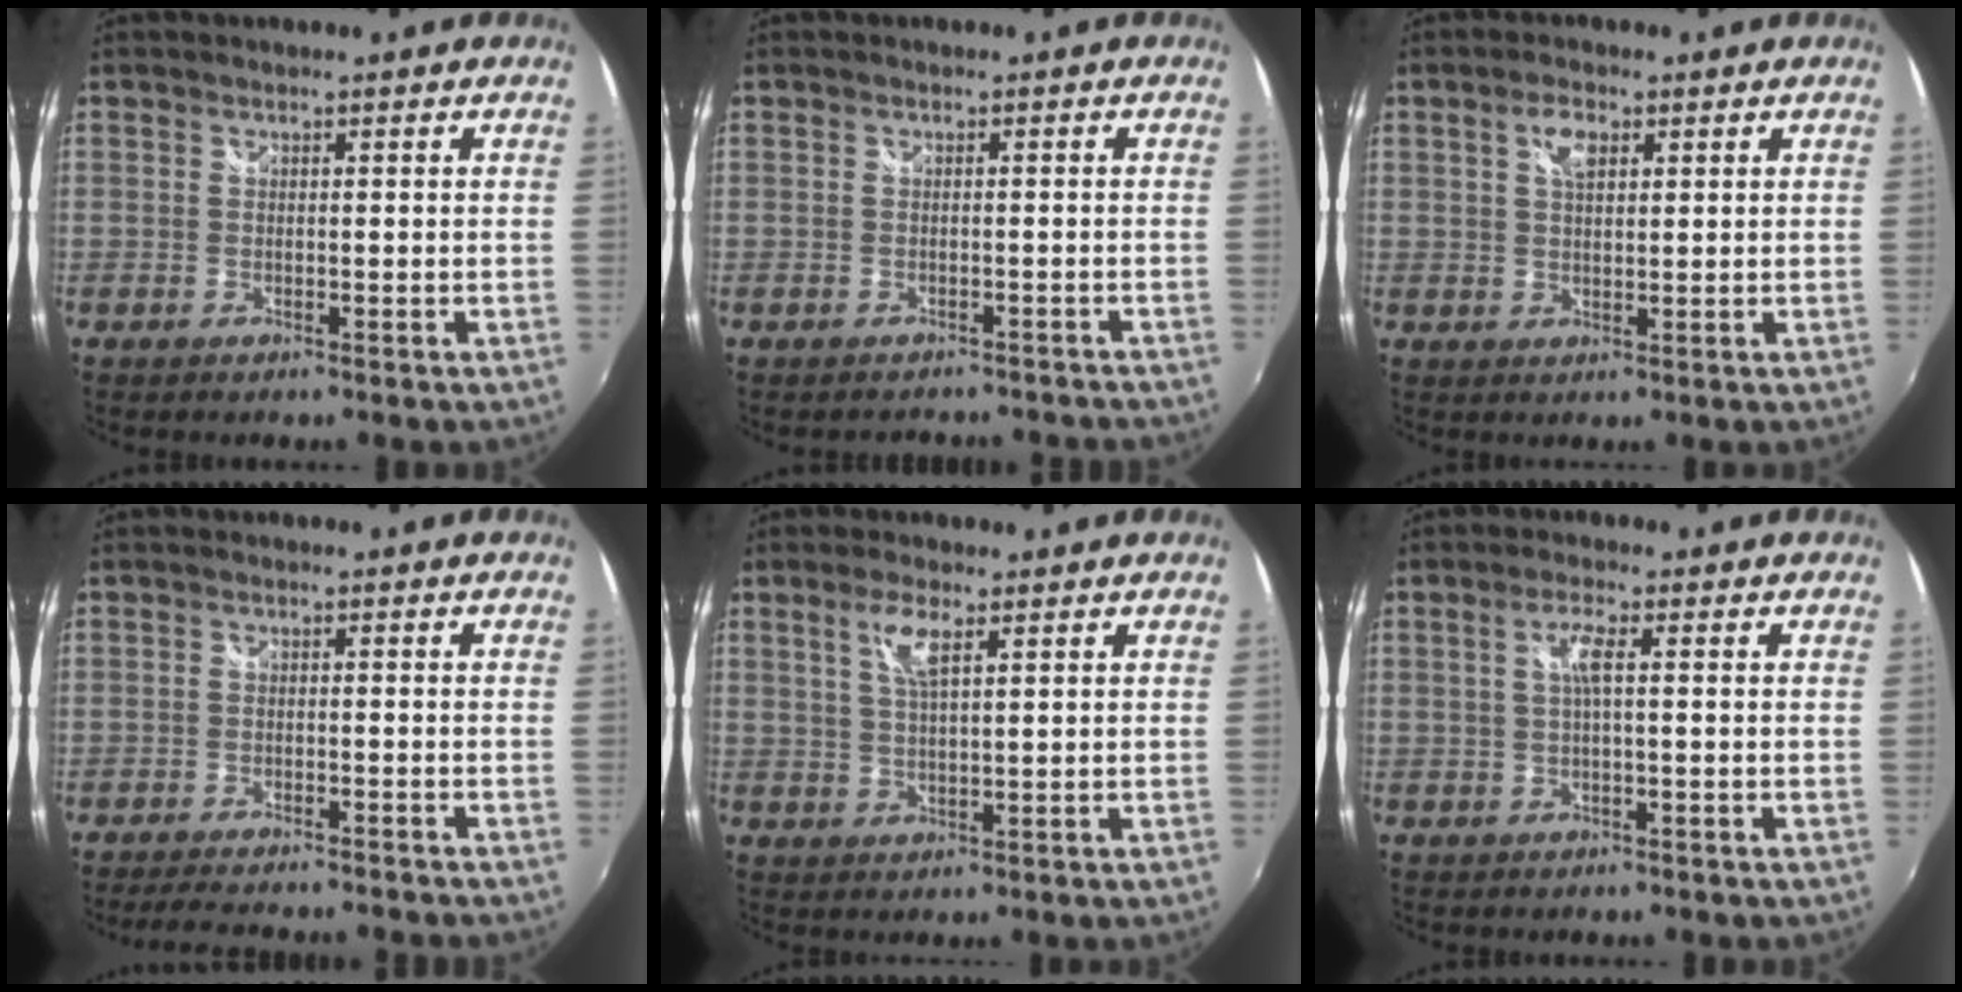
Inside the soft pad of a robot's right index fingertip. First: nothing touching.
{"total": 6.4, "force": [-5.8, 2.0, 1.8], "torque": [-0.034, -0.008, -0.066]}
{"total": 3.8, "force": [1.6, 1.9, 2.9], "torque": [-0.050, 0.007, 0.029]}
{"total": 9.2, "force": [-8.3, 1.1, 3.9], "torque": [-0.089, -0.013, -0.124]}
{"total": 4.4, "force": [2.1, 1.0, 3.7], "torque": [-0.072, 0.002, 0.042]}
{"total": 2.9, "force": [0.2, 0.0, 2.9], "torque": [-0.058, 0.003, 0.004]}